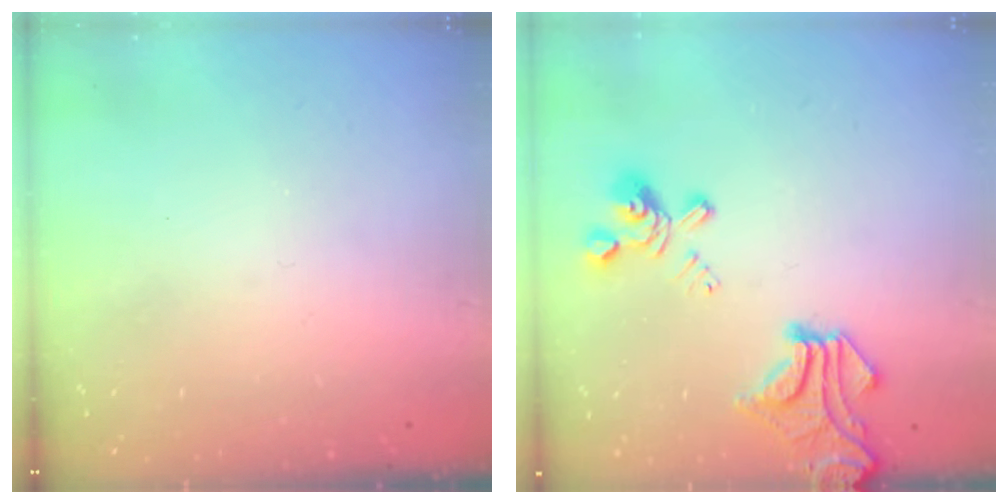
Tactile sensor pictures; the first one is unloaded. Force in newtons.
{"total": 10.3, "press": 9.7, "slide": 3.5}